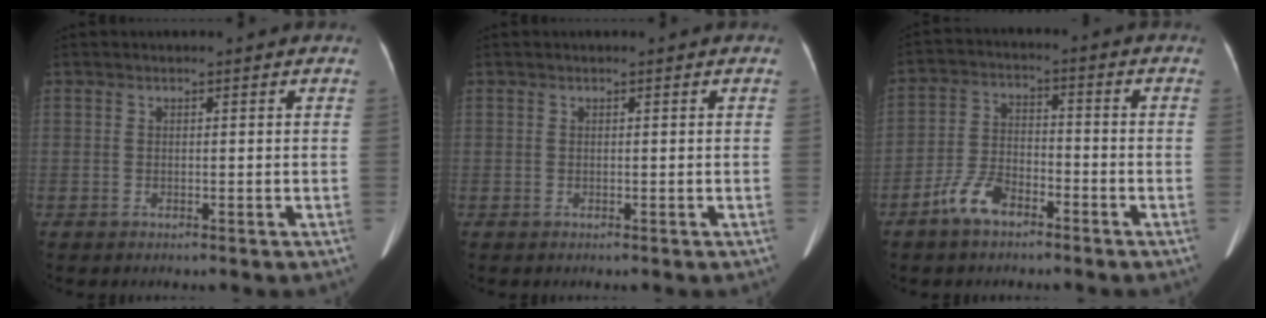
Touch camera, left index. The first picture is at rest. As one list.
[{"total": 0.0}, {"total": 6.8, "force": [-4.7, 3.0, 4.0], "torque": [-0.091, 0.005, -0.091]}]